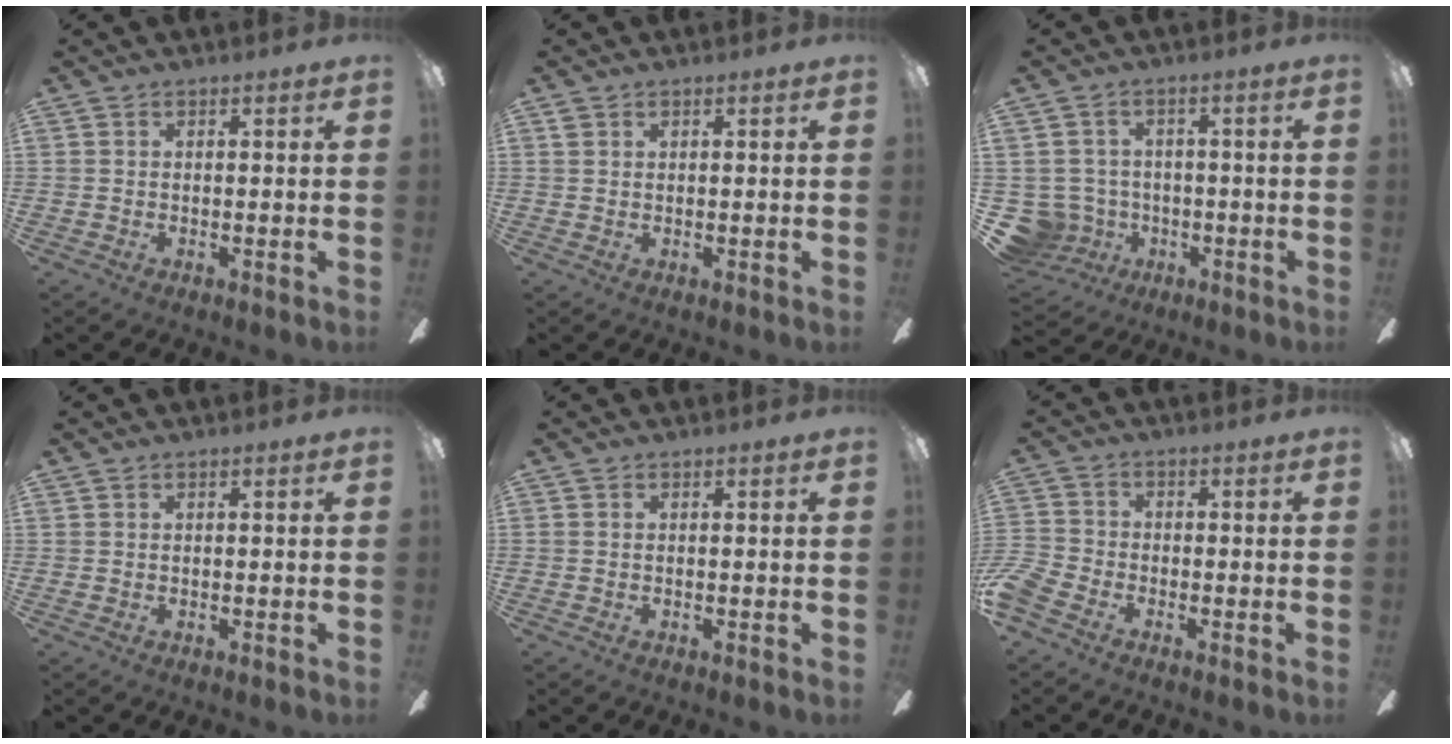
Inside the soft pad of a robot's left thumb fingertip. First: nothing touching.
{"total": 0.9, "force": [0.6, 0.6, 0.4], "torque": [-0.010, 0.003, 0.010]}
{"total": 7.6, "force": [-1.7, 7.2, 1.9], "torque": [-0.084, 0.008, -0.028]}
{"total": 0.0}
{"total": 0.0}
{"total": 4.8, "force": [-2.8, 3.1, 2.3], "torque": [-0.059, 0.012, -0.056]}